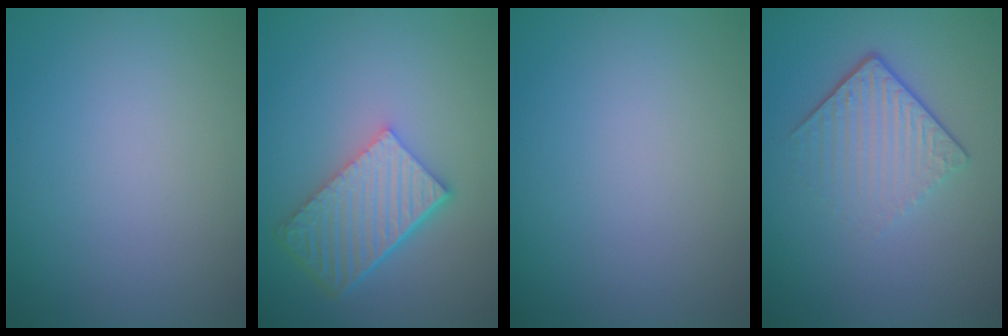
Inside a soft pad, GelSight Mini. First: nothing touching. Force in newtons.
{"total": 6.5, "press": 4.6, "slide": 4.6}
{"total": 0.0}
{"total": 4.2, "press": 2.7, "slide": 3.3}